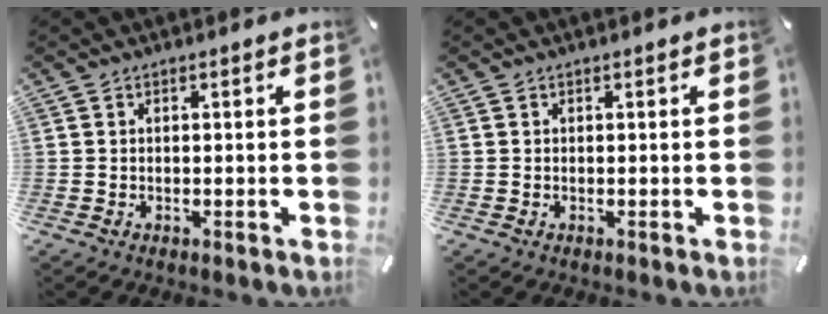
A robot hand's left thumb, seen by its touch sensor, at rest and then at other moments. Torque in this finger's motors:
{"motor_torque": [-0.06, 0.18, 0.00, -0.07, 0.01]}